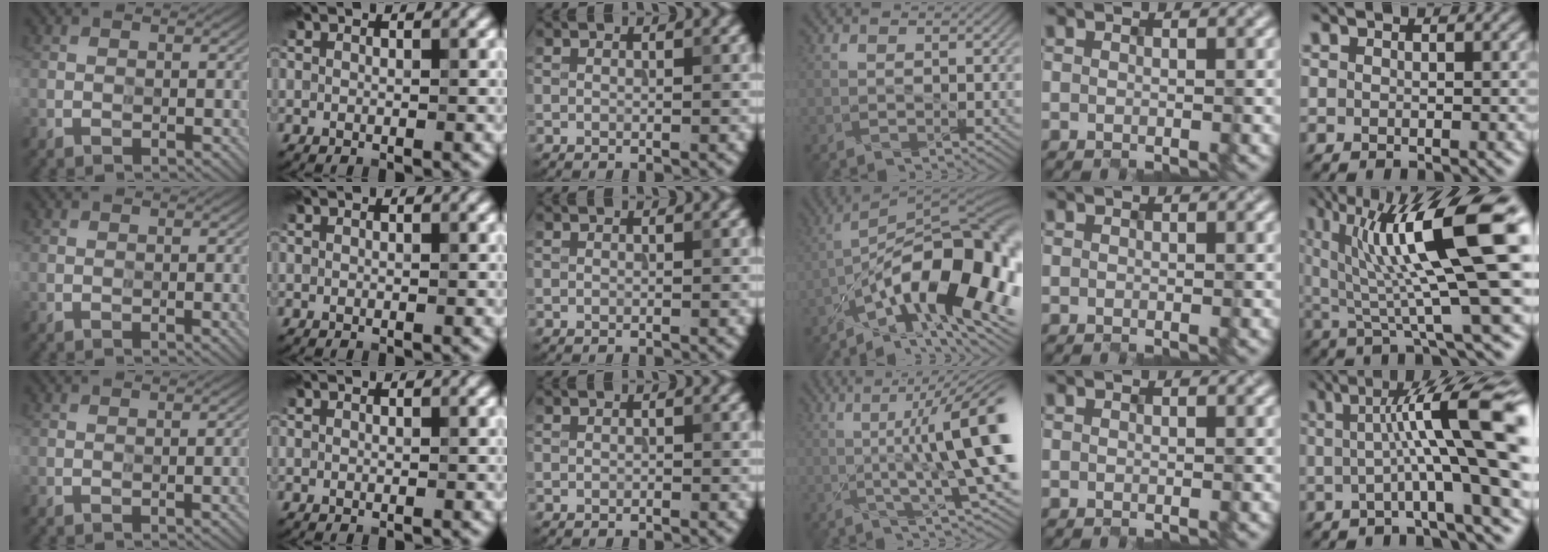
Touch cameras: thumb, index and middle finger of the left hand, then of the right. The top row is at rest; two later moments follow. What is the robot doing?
{"motion": "extract", "object": "connector and pipe"}